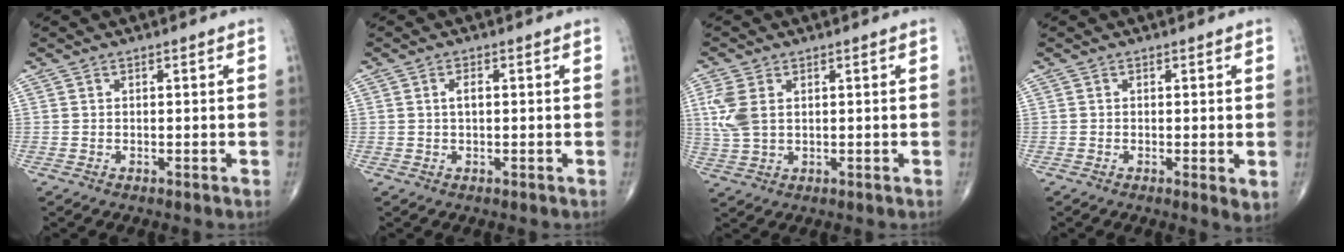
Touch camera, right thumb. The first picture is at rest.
{"total": 1.8, "force": [0.2, 0.8, 1.5], "torque": [-0.025, 0.004, 0.001]}
{"total": 6.3, "force": [1.5, 3.8, 4.7], "torque": [-0.119, 0.002, 0.036]}
{"total": 2.3, "force": [-0.3, 0.6, 2.2], "torque": [-0.034, -0.010, -0.009]}